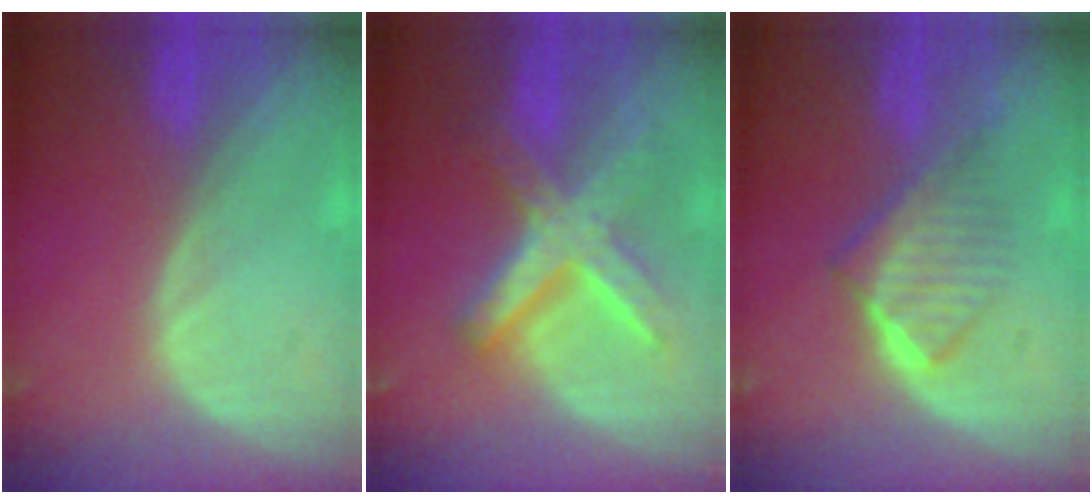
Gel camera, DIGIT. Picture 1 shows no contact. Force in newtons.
{"total": 8.6, "press": 8.6, "slide": 0.7}
{"total": 6.5, "press": 5.7, "slide": 3.1}